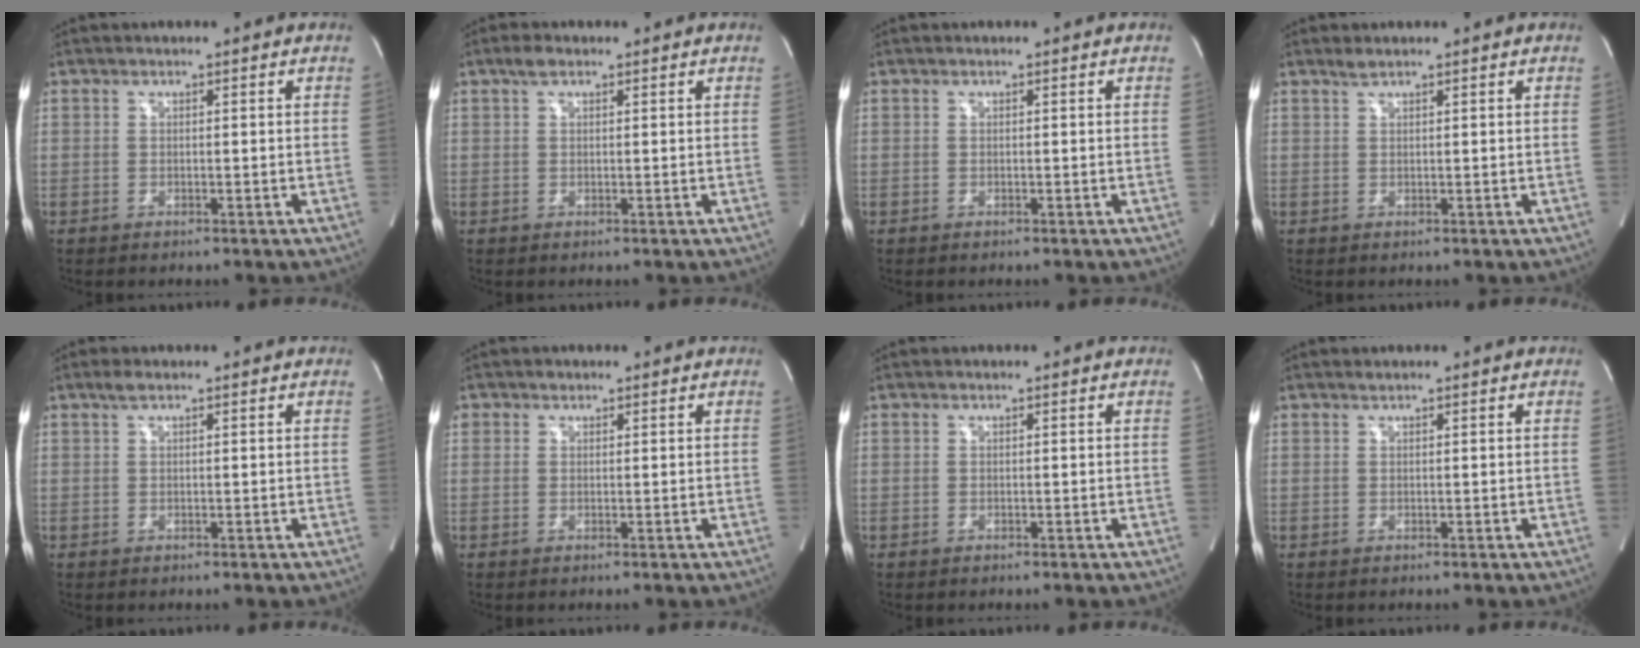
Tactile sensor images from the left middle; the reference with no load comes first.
{"total": 1.7, "force": [1.1, 0.8, 1.1], "torque": [-0.025, 0.012, 0.020]}
{"total": 0.0}
{"total": 0.9, "force": [0.8, -0.1, 0.3], "torque": [-0.011, 0.003, 0.021]}
{"total": 1.2, "force": [0.8, 0.2, 0.9], "torque": [-0.025, 0.010, 0.018]}
{"total": 1.2, "force": [0.7, 1.0, 0.1], "torque": [0.002, 0.006, 0.010]}
{"total": 0.0}
{"total": 0.0}